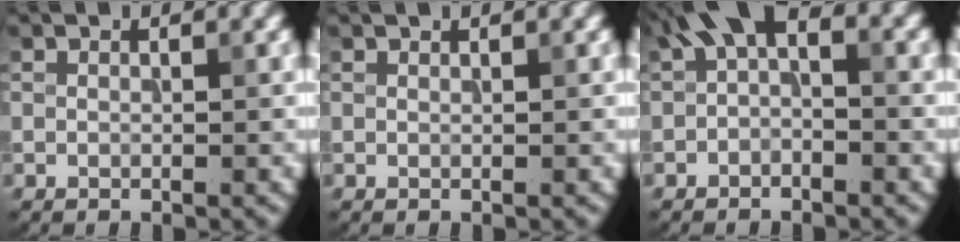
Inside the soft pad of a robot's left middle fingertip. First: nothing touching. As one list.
[{"total": 0.0}, {"total": 4.2, "force": [0.3, 2.4, 3.5], "torque": [-0.054, 0.016, -0.010]}]